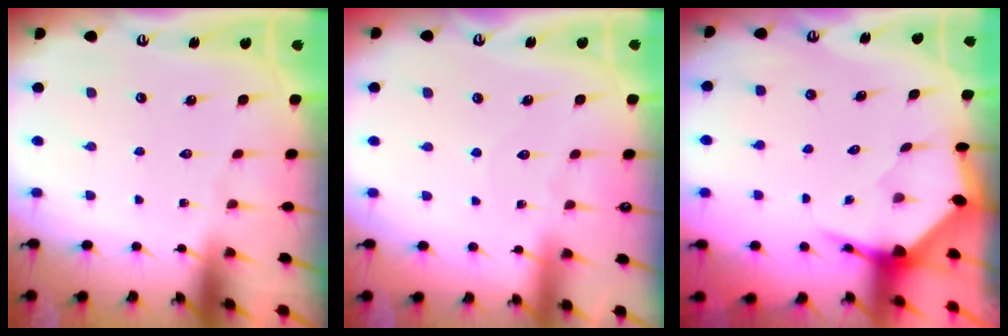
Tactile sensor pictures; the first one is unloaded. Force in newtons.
{"total": 3.0, "press": 3.0, "slide": 0.2}
{"total": 3.7, "press": 3.6, "slide": 0.4}